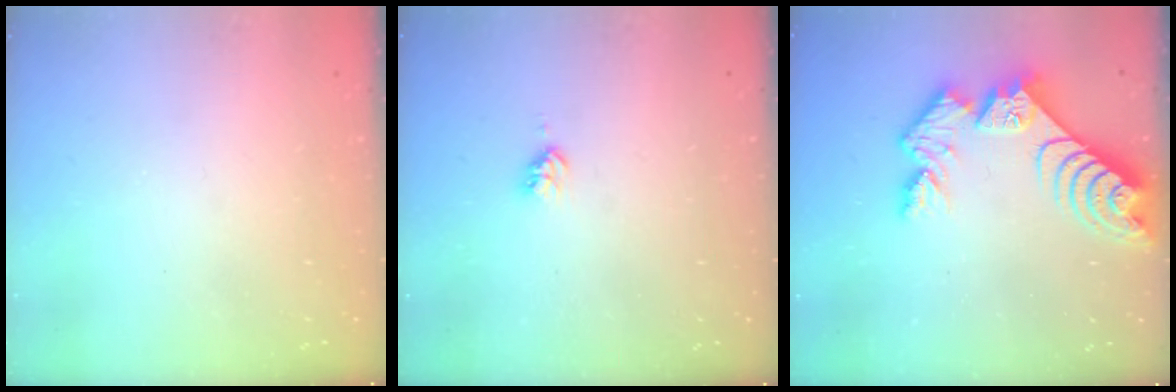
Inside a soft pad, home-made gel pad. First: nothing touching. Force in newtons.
{"total": 2.8, "press": 2.8, "slide": 0.3}
{"total": 12.2, "press": 12.1, "slide": 0.9}